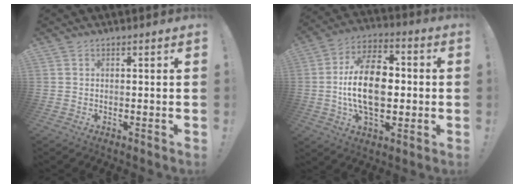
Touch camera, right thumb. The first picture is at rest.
{"total": 19.8, "force": [-1.2, 11.8, 15.8], "torque": [-0.300, 0.006, -0.023]}